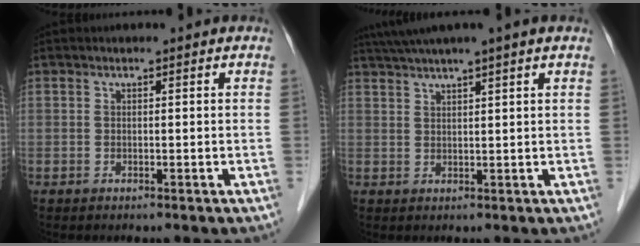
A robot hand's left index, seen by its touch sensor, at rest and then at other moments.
{"total": 6.8, "force": [5.3, -1.2, 4.0], "torque": [-0.066, 0.032, 0.086]}